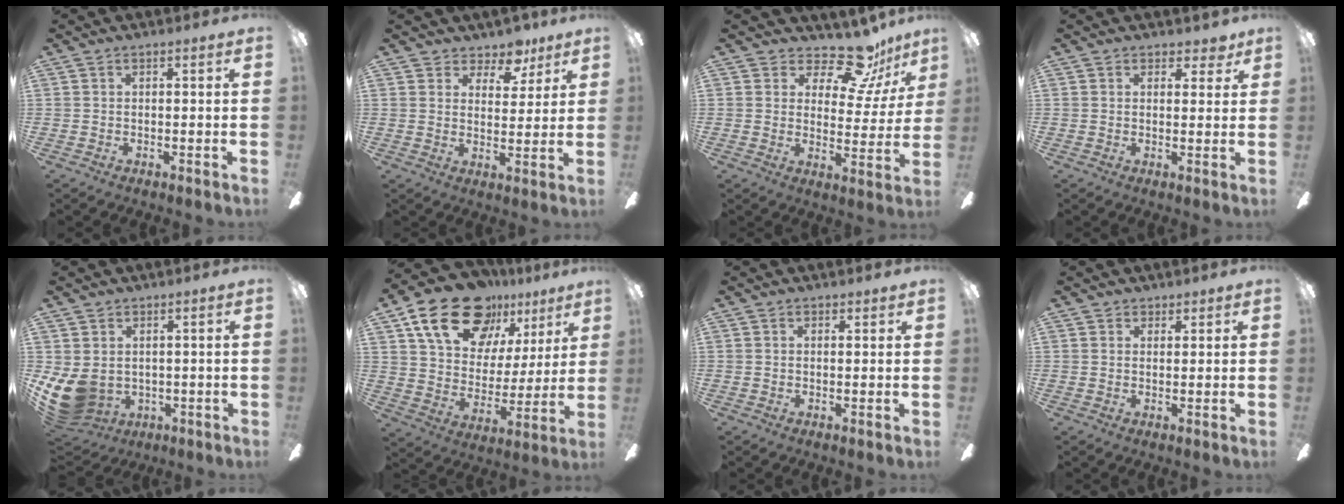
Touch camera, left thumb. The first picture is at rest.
{"total": 7.1, "force": [5.6, 4.0, 1.9], "torque": [-0.022, -0.035, 0.099]}
{"total": 14.6, "force": [11.3, 6.0, 7.0], "torque": [-0.108, -0.075, 0.196]}
{"total": 3.0, "force": [2.2, 1.9, 0.9], "torque": [0.003, -0.007, 0.036]}
{"total": 9.6, "force": [-0.9, 7.9, 5.2], "torque": [-0.138, -0.008, -0.014]}
{"total": 21.8, "force": [14.5, 12.4, 10.6], "torque": [-0.188, -0.077, 0.264]}
{"total": 0.7, "force": [0.6, 0.3, 0.1], "torque": [0.006, -0.002, 0.009]}
{"total": 1.6, "force": [1.3, 1.0, -0.1], "torque": [0.010, -0.002, 0.023]}